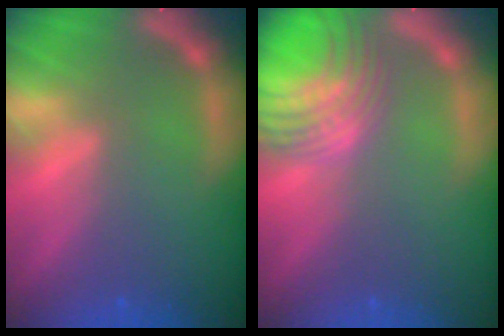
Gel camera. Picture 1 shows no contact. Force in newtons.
{"total": 9.5}